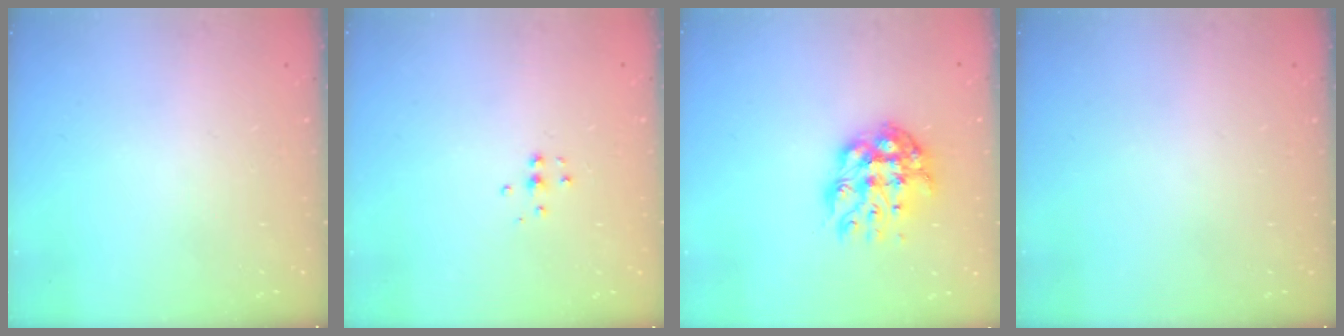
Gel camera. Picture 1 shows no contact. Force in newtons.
{"total": 4.4, "press": 4.3, "slide": 0.3}
{"total": 10.9, "press": 10.8, "slide": 0.9}
{"total": 0.0}